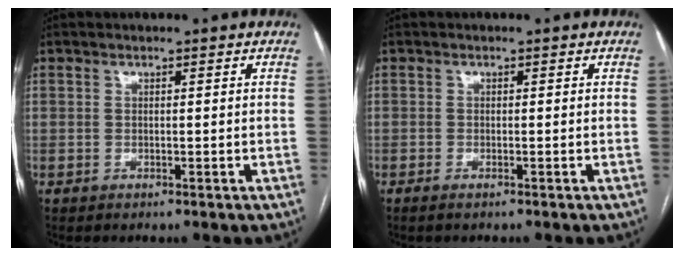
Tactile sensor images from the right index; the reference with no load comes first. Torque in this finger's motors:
{"motor_torque": [-0.07, 0.08, -0.04, 0.01]}